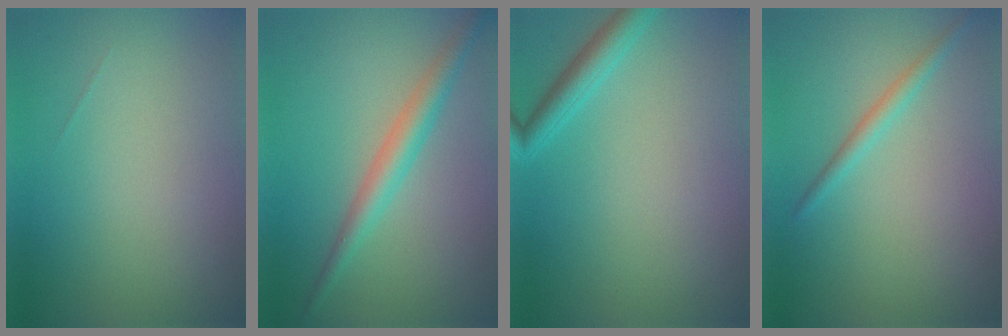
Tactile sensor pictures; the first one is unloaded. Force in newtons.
{"total": 2.8, "press": 2.8, "slide": 0.1}
{"total": 2.3, "press": 2.3, "slide": 0.2}
{"total": 1.4, "press": 1.4, "slide": 0.0}